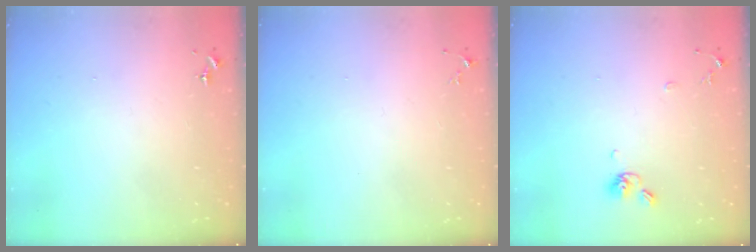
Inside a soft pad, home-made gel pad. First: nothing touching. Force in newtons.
{"total": 3.5, "press": 3.5, "slide": 0.5}
{"total": 7.9, "press": 7.6, "slide": 2.0}